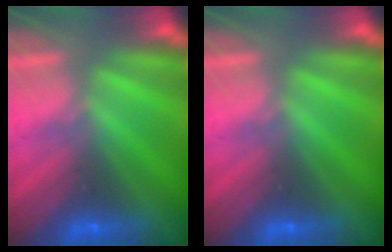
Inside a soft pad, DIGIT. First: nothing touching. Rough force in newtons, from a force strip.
{"total": 0.0}